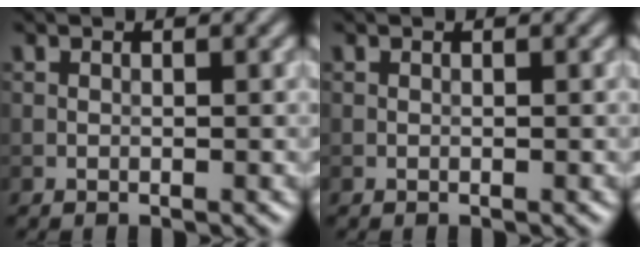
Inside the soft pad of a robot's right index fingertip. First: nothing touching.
{"total": 0.0}